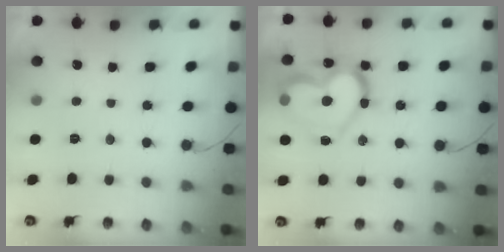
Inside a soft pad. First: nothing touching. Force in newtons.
{"total": 20.7, "press": 20.6, "slide": 1.5}